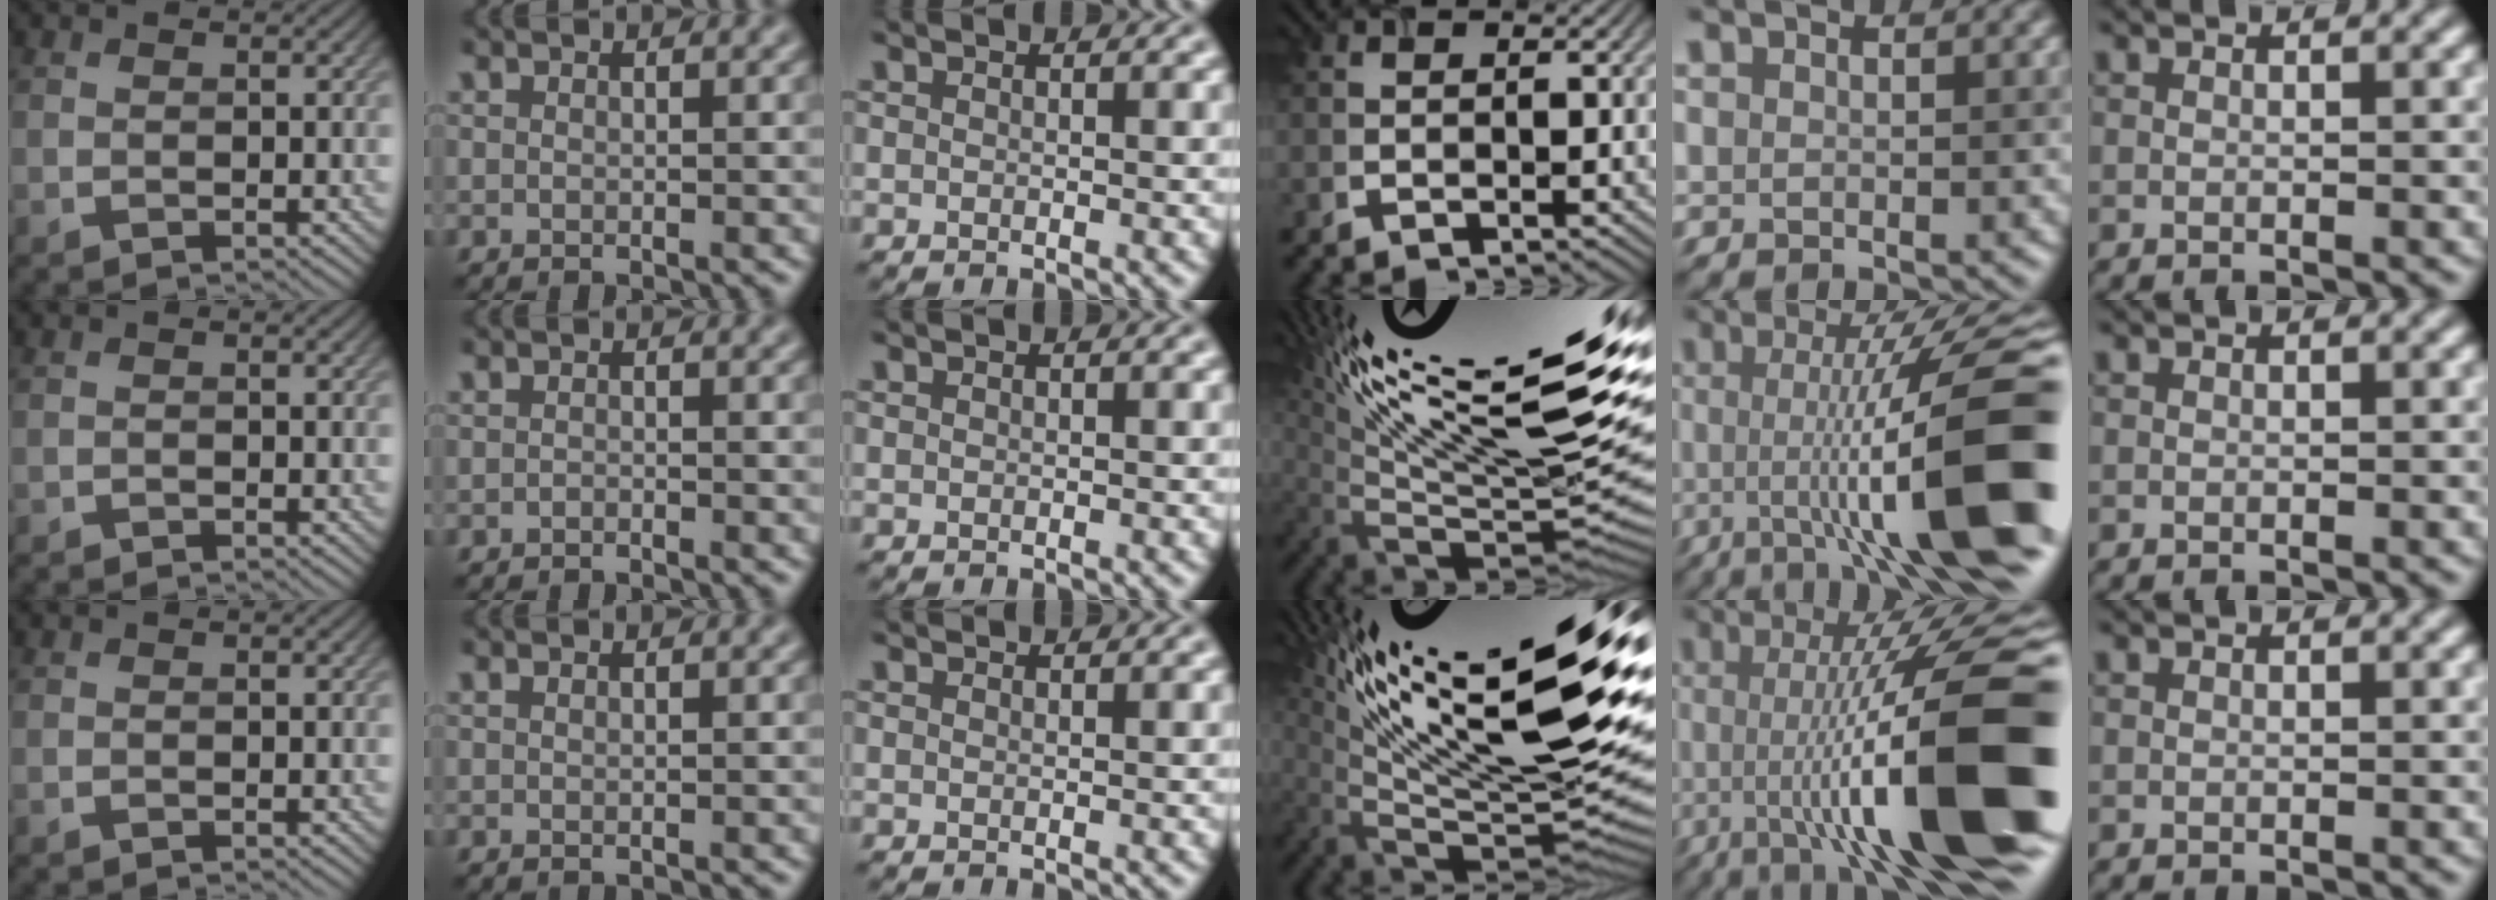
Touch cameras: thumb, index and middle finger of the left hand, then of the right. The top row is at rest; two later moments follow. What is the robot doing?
{"motion": "screw", "object": "timer"}